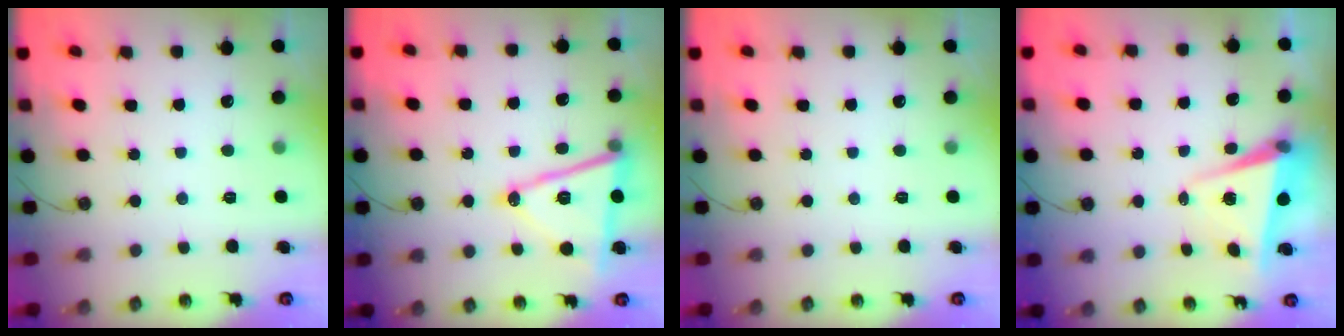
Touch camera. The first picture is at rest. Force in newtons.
{"total": 14.6, "press": 14.1, "slide": 3.8}
{"total": 0.0}
{"total": 5.3, "press": 5.0, "slide": 1.8}